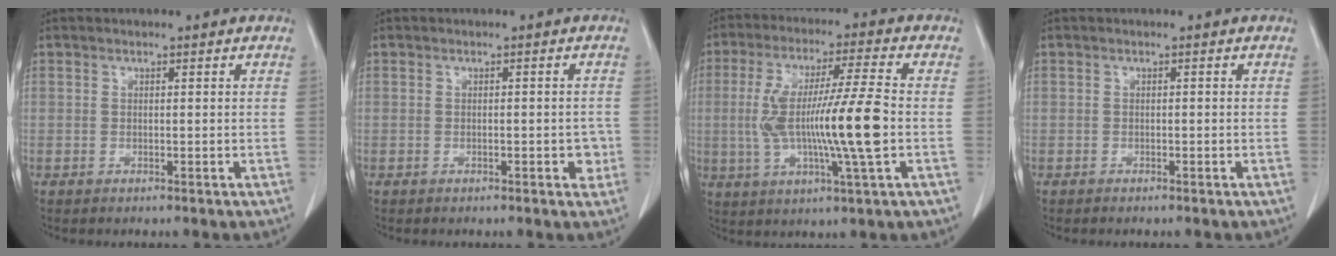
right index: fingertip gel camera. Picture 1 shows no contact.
{"total": 2.2, "force": [-0.5, 1.0, 1.9], "torque": [-0.018, 0.000, -0.004]}
{"total": 14.2, "force": [-1.2, 0.1, 14.2], "torque": [-0.274, 0.000, -0.023]}
{"total": 0.0}